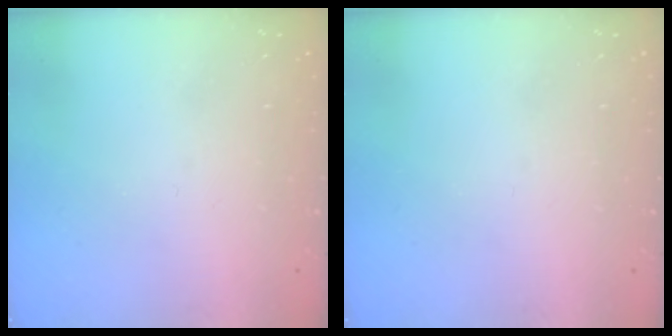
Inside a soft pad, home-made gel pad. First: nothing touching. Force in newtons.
{"total": 0.0}